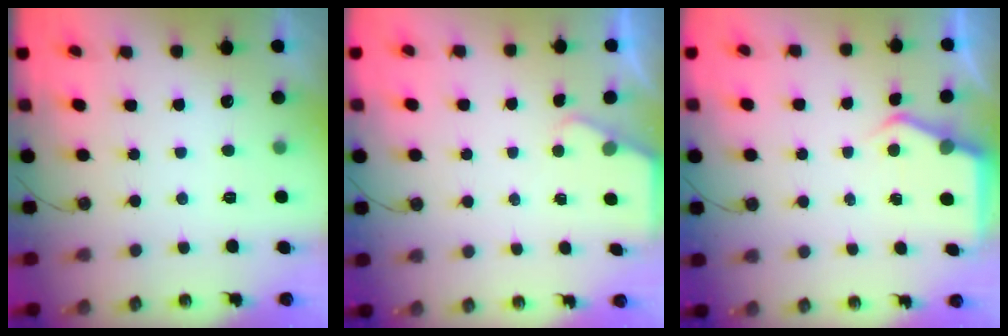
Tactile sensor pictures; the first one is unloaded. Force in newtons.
{"total": 1.7, "press": 1.7, "slide": 0.3}
{"total": 4.7, "press": 4.6, "slide": 0.3}